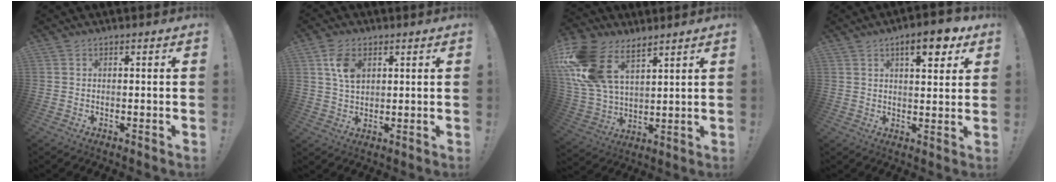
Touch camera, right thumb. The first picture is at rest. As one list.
[{"total": 7.5, "force": [2.8, 4.8, 5.0], "torque": [-0.087, -0.007, 0.053]}, {"total": 18.5, "force": [10.4, 10.9, 10.7], "torque": [-0.227, -0.047, 0.200]}, {"total": 9.2, "force": [5.0, 3.3, 7.0], "torque": [-0.080, -0.021, 0.077]}]